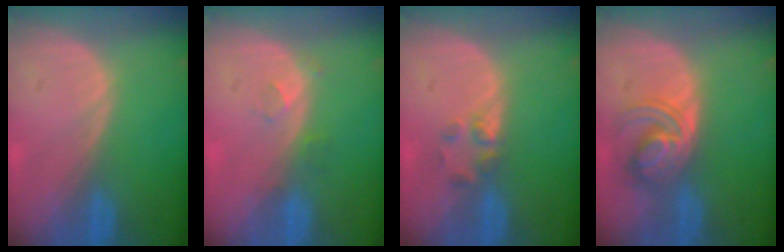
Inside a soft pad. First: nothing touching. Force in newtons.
{"total": 2.3, "press": 2.0, "slide": 1.1}
{"total": 2.3, "press": 2.2, "slide": 0.8}
{"total": 5.6, "press": 5.6, "slide": 0.3}